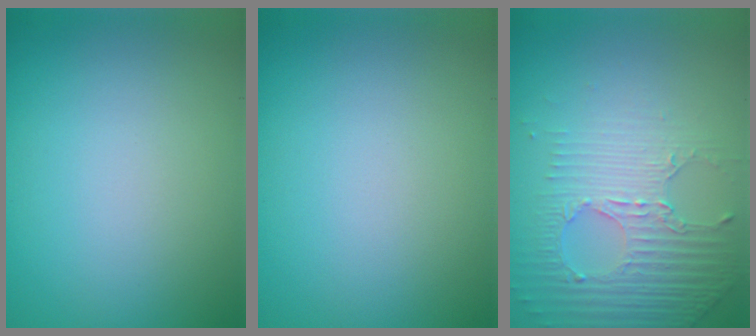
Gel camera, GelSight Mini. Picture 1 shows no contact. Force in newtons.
{"total": 0.0}
{"total": 4.9, "press": 3.2, "slide": 3.7}